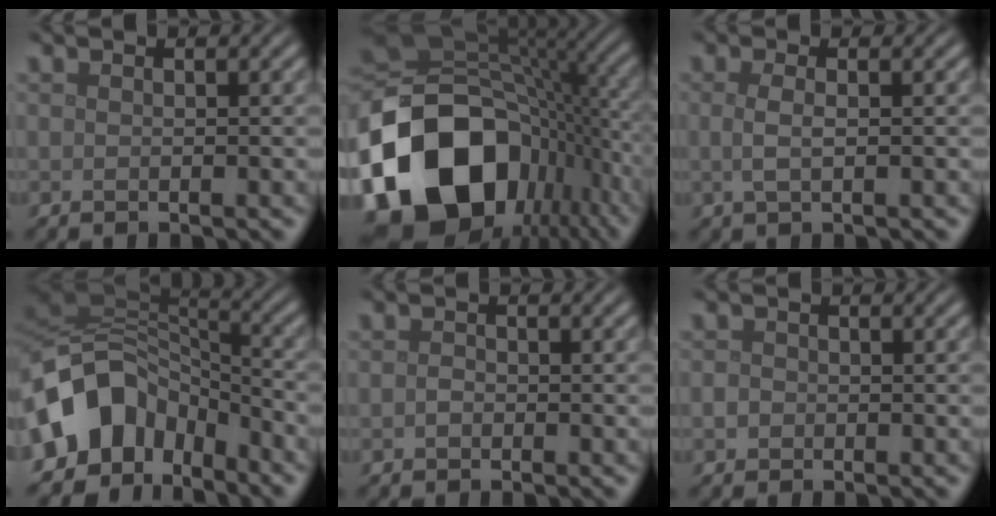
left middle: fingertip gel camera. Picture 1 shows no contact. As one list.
[{"total": 18.7, "force": [-7.1, 13.3, 11.1], "torque": [-0.245, -0.033, -0.118]}, {"total": 1.7, "force": [0.0, 0.6, 1.6], "torque": [-0.033, 0.001, -0.001]}, {"total": 10.4, "force": [-5.4, 7.3, 5.0], "torque": [-0.089, 0.008, -0.112]}, {"total": 0.7, "force": [-0.2, 0.5, 0.4], "torque": [-0.010, -0.001, -0.007]}, {"total": 0.9, "force": [-0.4, 0.7, 0.2], "torque": [-0.003, -0.002, -0.010]}]